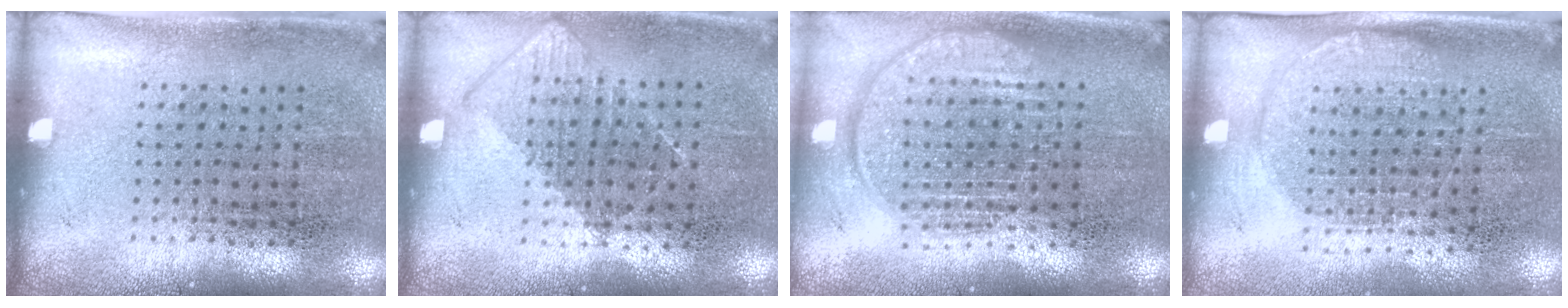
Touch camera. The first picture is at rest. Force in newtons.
{"total": 0.8, "press": 0.8, "slide": 0.3}
{"total": 1.9, "press": 1.6, "slide": 1.0}
{"total": 1.3, "press": 1.2, "slide": 0.5}